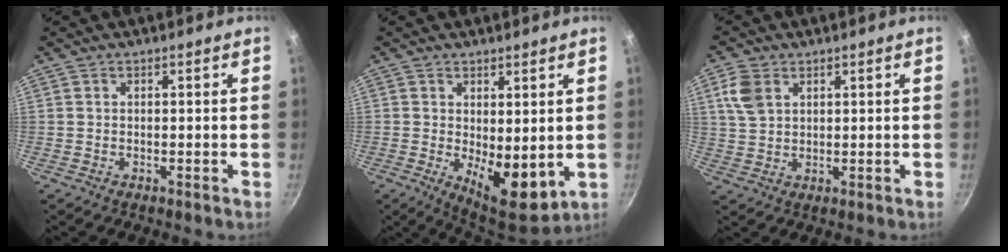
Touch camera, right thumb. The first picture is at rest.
{"total": 9.7, "force": [0.2, 4.6, 8.5], "torque": [-0.096, -0.027, 0.015]}
{"total": 6.1, "force": [2.6, 4.1, 3.6], "torque": [-0.067, 0.002, 0.054]}